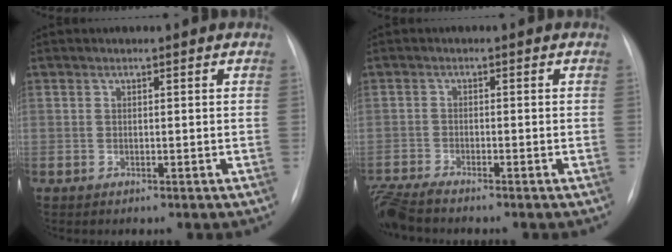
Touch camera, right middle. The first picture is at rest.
{"total": 5.2, "force": [-4.8, -0.2, 1.8], "torque": [-0.035, -0.022, -0.091]}